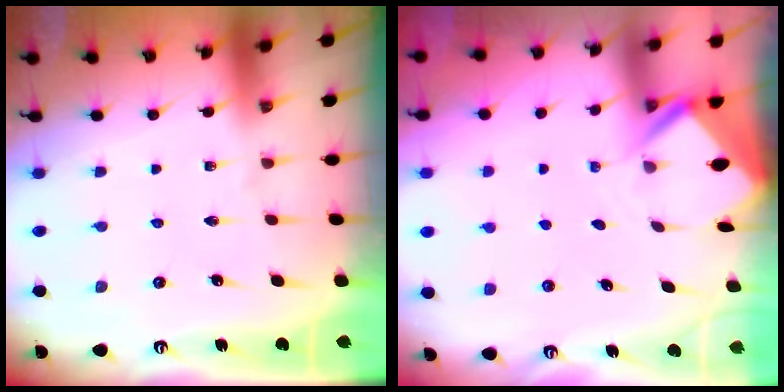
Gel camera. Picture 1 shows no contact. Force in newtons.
{"total": 2.3, "press": 2.3, "slide": 0.1}